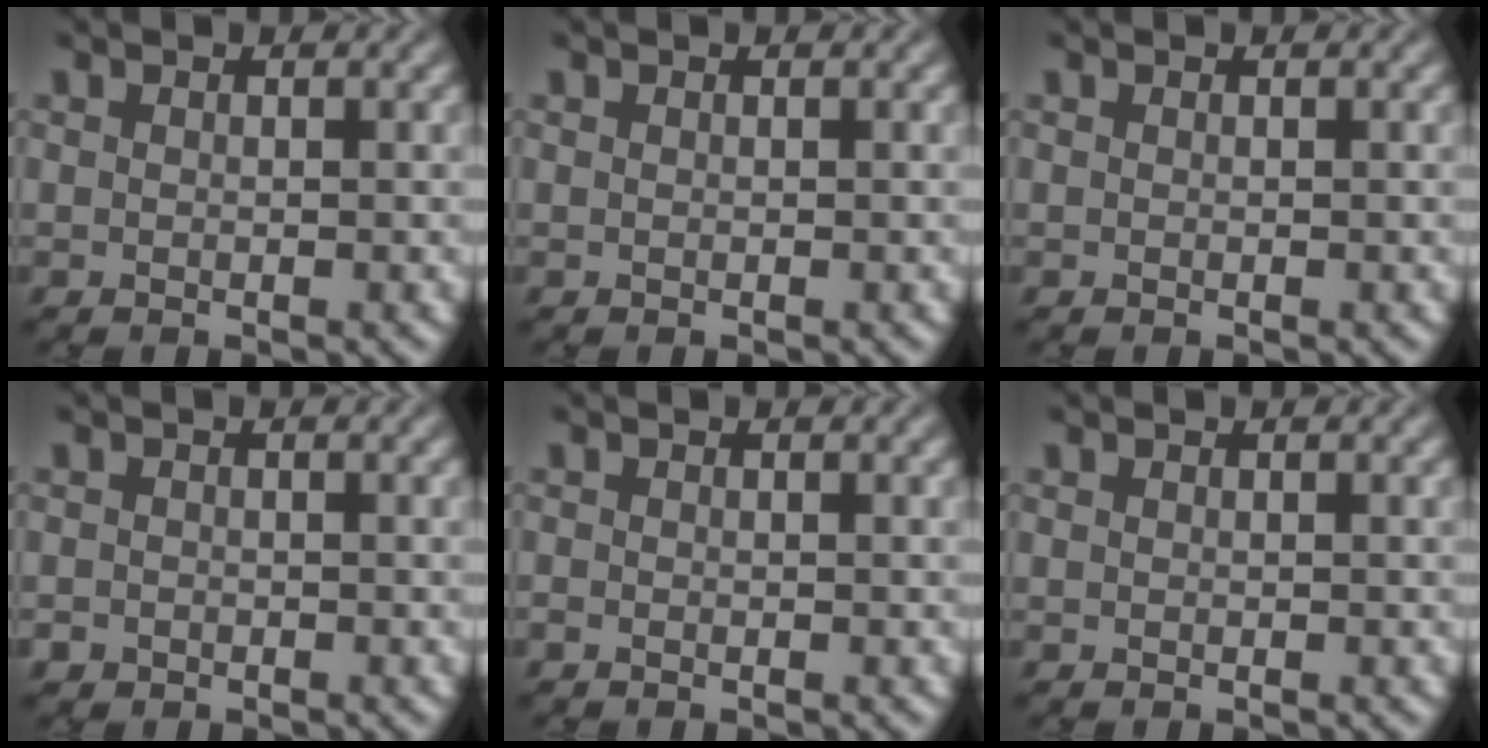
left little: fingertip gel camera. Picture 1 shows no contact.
{"total": 0.0}
{"total": 0.0}
{"total": 0.6, "force": [-0.4, 0.4, -0.1], "torque": [0.007, -0.001, -0.013]}
{"total": 0.0}
{"total": 0.0}